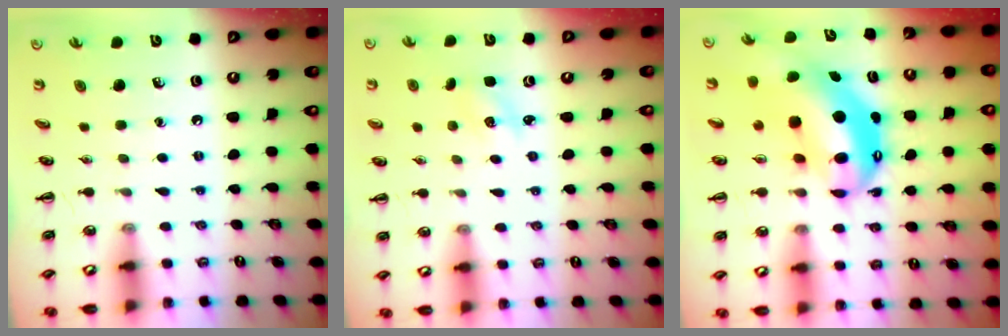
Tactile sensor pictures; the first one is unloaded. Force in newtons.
{"total": 2.1, "press": 2.0, "slide": 0.6}
{"total": 11.2, "press": 10.8, "slide": 2.7}